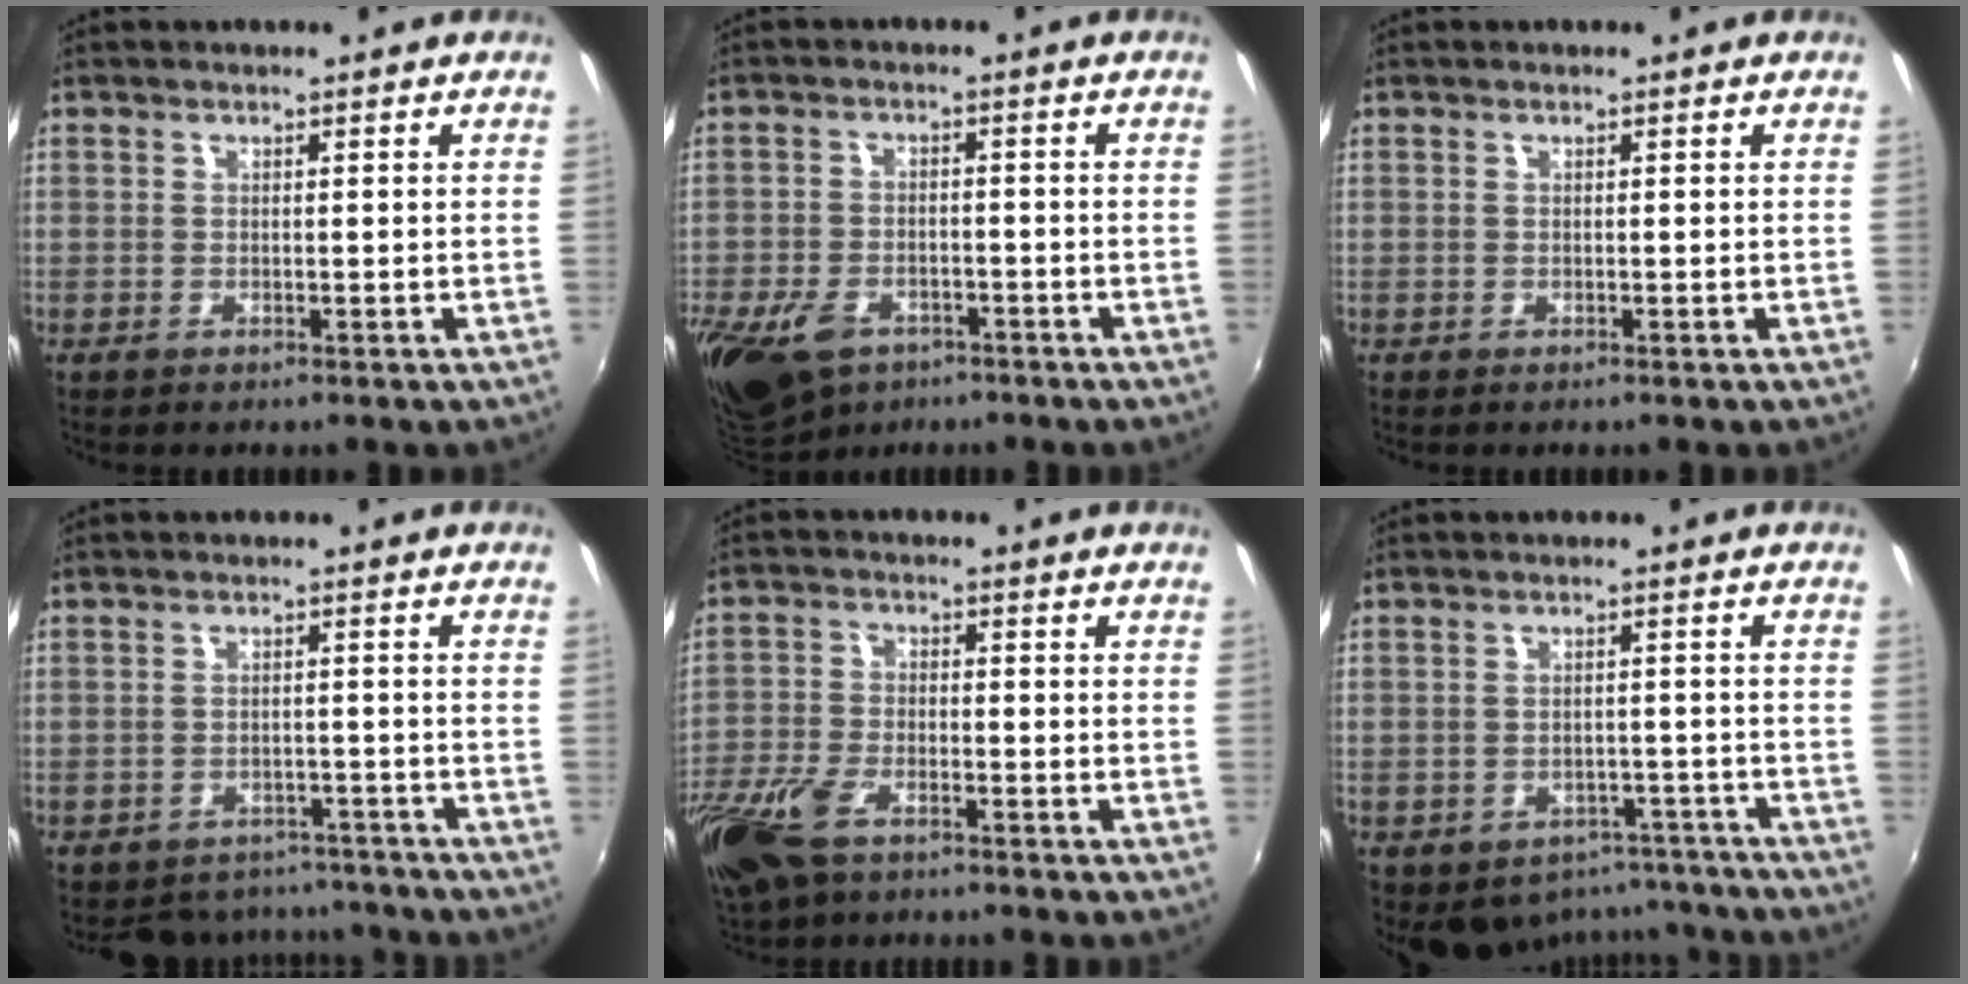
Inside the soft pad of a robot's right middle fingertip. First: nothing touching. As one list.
[{"total": 13.7, "force": [-8.3, 8.2, 7.3], "torque": [-0.184, -0.028, -0.145]}, {"total": 0.0}, {"total": 9.4, "force": [-8.1, 4.4, 1.7], "torque": [-0.045, 0.007, -0.103]}, {"total": 11.7, "force": [-7.6, 5.6, 7.0], "torque": [-0.177, -0.023, -0.152]}, {"total": 11.5, "force": [-8.0, 7.2, 3.9], "torque": [-0.084, 0.004, -0.084]}]